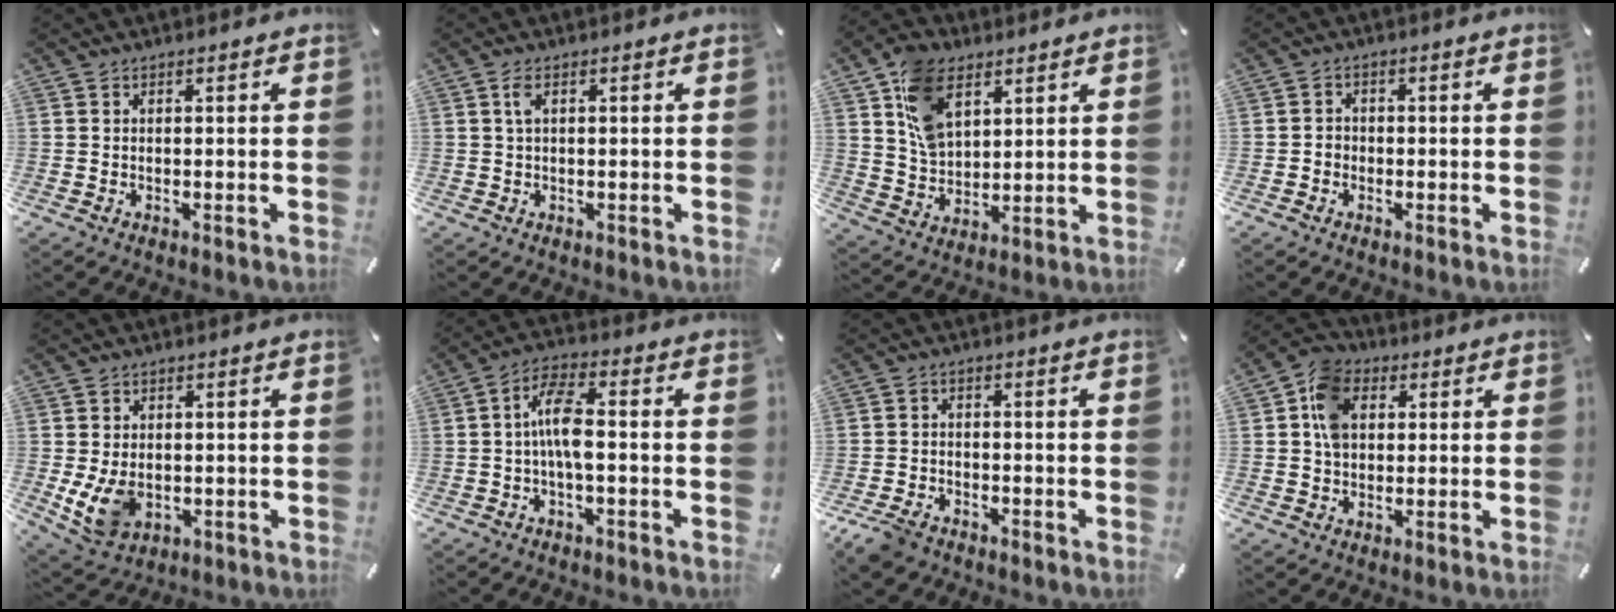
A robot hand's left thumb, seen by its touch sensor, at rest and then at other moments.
{"total": 2.2, "force": [0.7, 0.5, 2.0], "torque": [-0.041, 0.005, 0.011]}
{"total": 11.4, "force": [5.9, 7.5, 6.3], "torque": [-0.131, -0.009, 0.113]}
{"total": 1.7, "force": [-0.8, 1.5, 0.4], "torque": [-0.009, 0.008, -0.017]}
{"total": 7.3, "force": [-0.5, 5.8, 4.4], "torque": [-0.093, -0.001, -0.007]}
{"total": 8.7, "force": [-1.1, 3.2, 8.0], "torque": [-0.161, 0.008, -0.021]}
{"total": 4.7, "force": [-3.6, 2.5, 1.6], "torque": [-0.050, 0.012, -0.071]}
{"total": 9.0, "force": [1.9, 7.2, 5.2], "torque": [-0.099, 0.014, 0.038]}